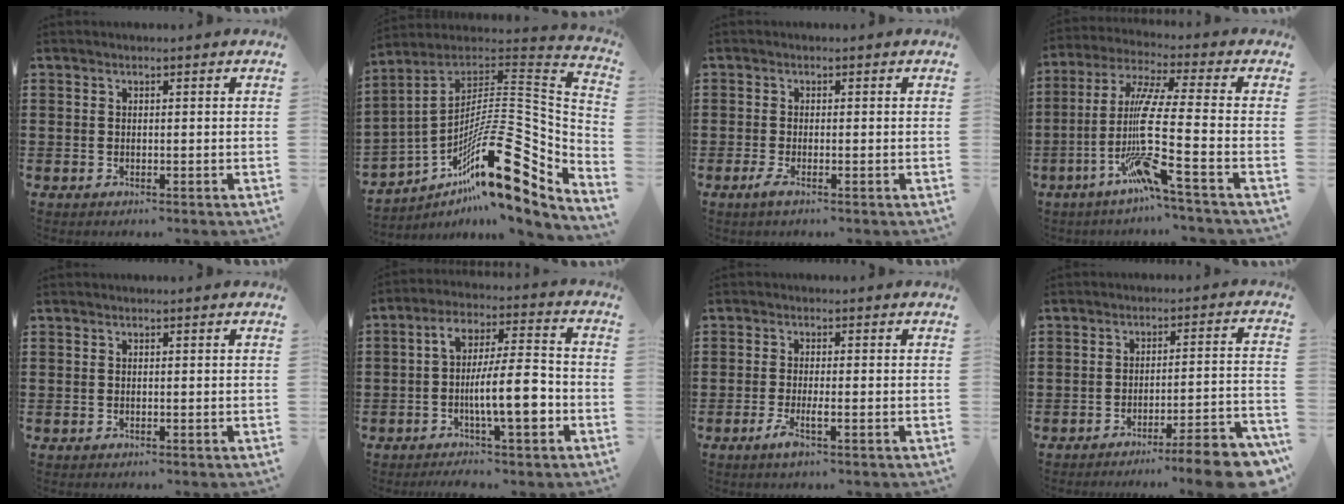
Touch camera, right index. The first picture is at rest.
{"total": 19.3, "force": [-9.4, 5.4, 16.0], "torque": [-0.281, 0.001, -0.170]}
{"total": 1.4, "force": [-0.6, 0.1, 1.2], "torque": [-0.035, -0.010, -0.016]}
{"total": 11.2, "force": [-3.9, -0.4, 10.5], "torque": [-0.232, -0.023, -0.090]}
{"total": 0.0}
{"total": 11.5, "force": [-3.1, 3.7, 10.4], "torque": [-0.178, 0.005, -0.056]}
{"total": 3.0, "force": [-1.4, 0.2, 2.7], "torque": [-0.059, -0.010, -0.029]}
{"total": 6.7, "force": [-5.5, -0.3, 3.8], "torque": [-0.055, -0.008, -0.105]}